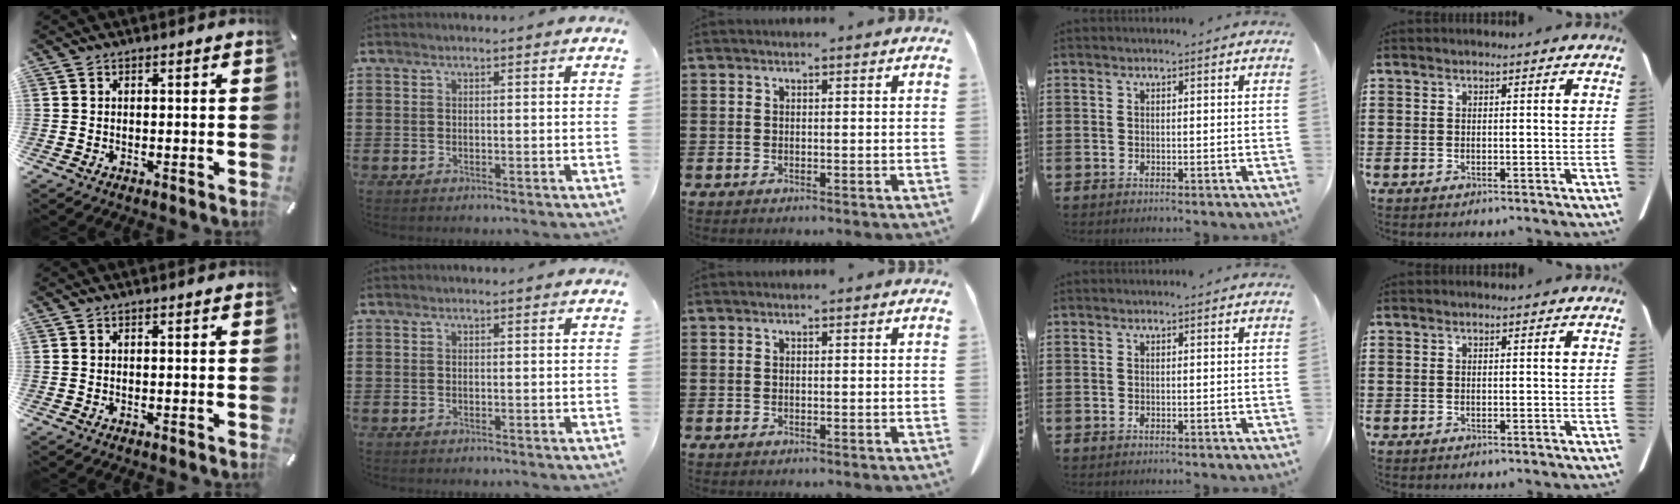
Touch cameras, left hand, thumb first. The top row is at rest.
{}